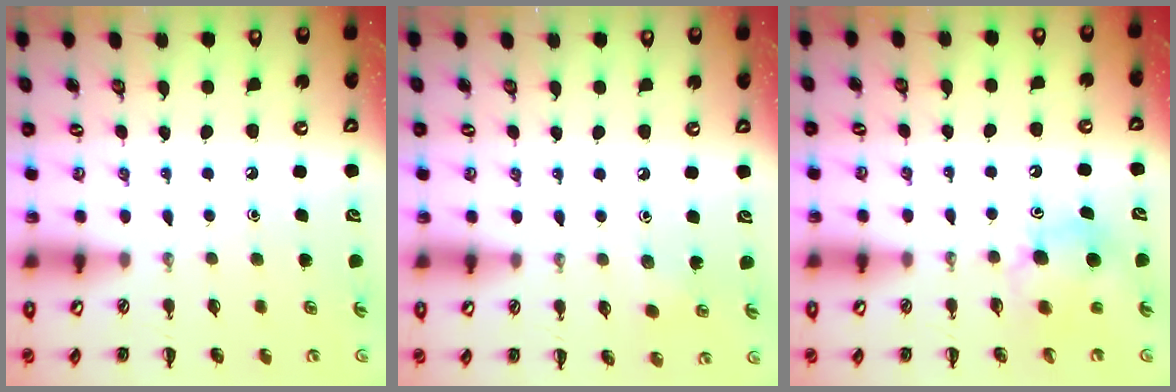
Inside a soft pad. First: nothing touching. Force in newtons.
{"total": 5.7, "press": 5.4, "slide": 1.6}
{"total": 7.1, "press": 7.1, "slide": 0.5}